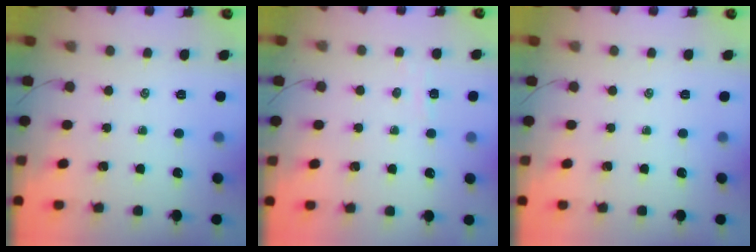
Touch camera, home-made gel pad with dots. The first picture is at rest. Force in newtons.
{"total": 3.4, "press": 3.3, "slide": 0.7}
{"total": 0.0}